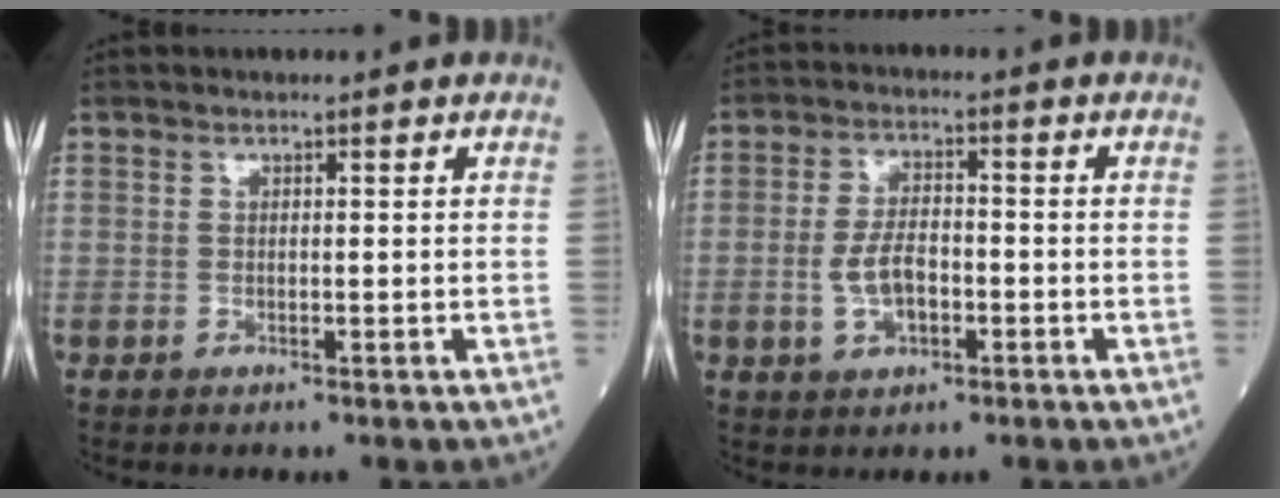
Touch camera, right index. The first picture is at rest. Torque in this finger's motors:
{"motor_torque": [0.92, -0.17, 0.17, 0.05]}